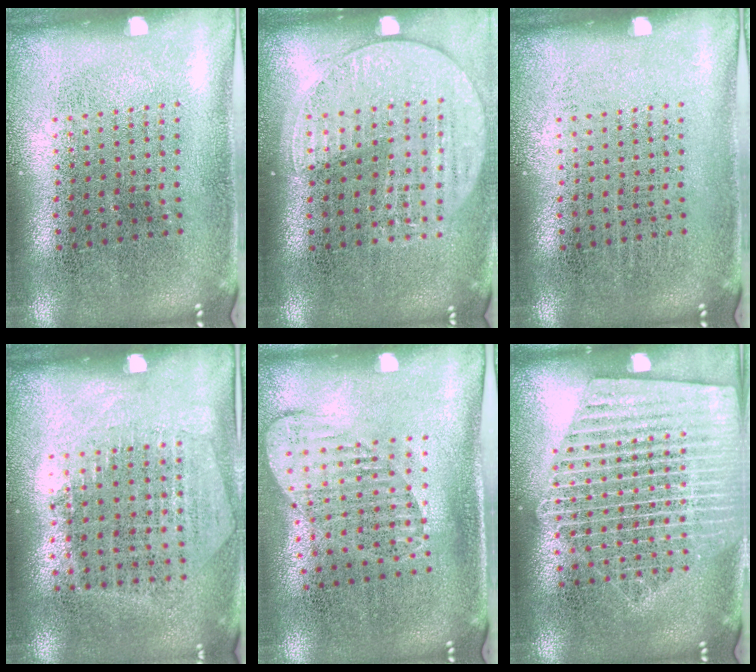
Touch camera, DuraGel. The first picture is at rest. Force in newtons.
{"total": 1.4, "press": 1.3, "slide": 0.5}
{"total": 0.0}
{"total": 1.2, "press": 1.1, "slide": 0.5}
{"total": 1.4, "press": 1.1, "slide": 0.8}
{"total": 2.1, "press": 2.1, "slide": 0.2}